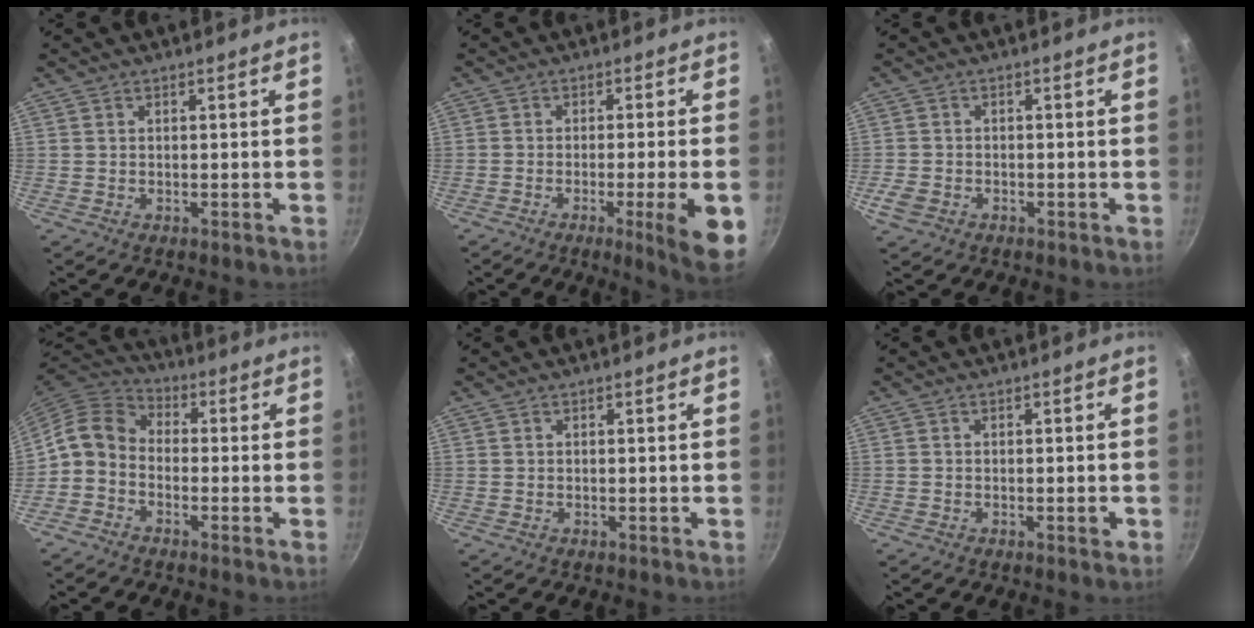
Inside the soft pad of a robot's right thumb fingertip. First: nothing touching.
{"total": 10.2, "force": [-3.4, 0.8, 9.6], "torque": [-0.126, 0.008, -0.044]}
{"total": 3.5, "force": [-1.6, 2.5, 1.7], "torque": [-0.039, 0.008, -0.030]}
{"total": 7.8, "force": [-2.2, 5.9, 4.6], "torque": [-0.079, 0.041, -0.066]}
{"total": 0.0}
{"total": 1.5, "force": [-0.6, 0.5, 1.2], "torque": [-0.021, 0.003, -0.010]}